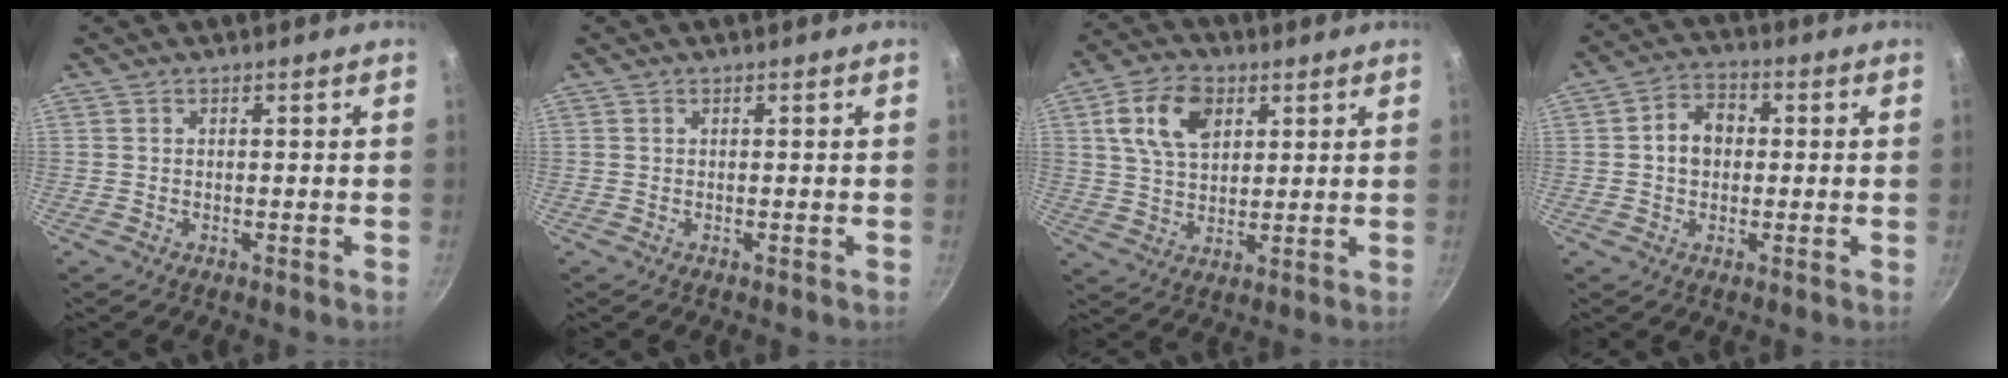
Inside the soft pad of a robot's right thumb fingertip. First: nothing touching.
{"total": 0.0}
{"total": 11.2, "force": [4.0, 7.4, 7.4], "torque": [-0.115, -0.001, 0.070]}
{"total": 6.7, "force": [0.4, 5.3, 4.2], "torque": [-0.042, 0.016, -0.002]}